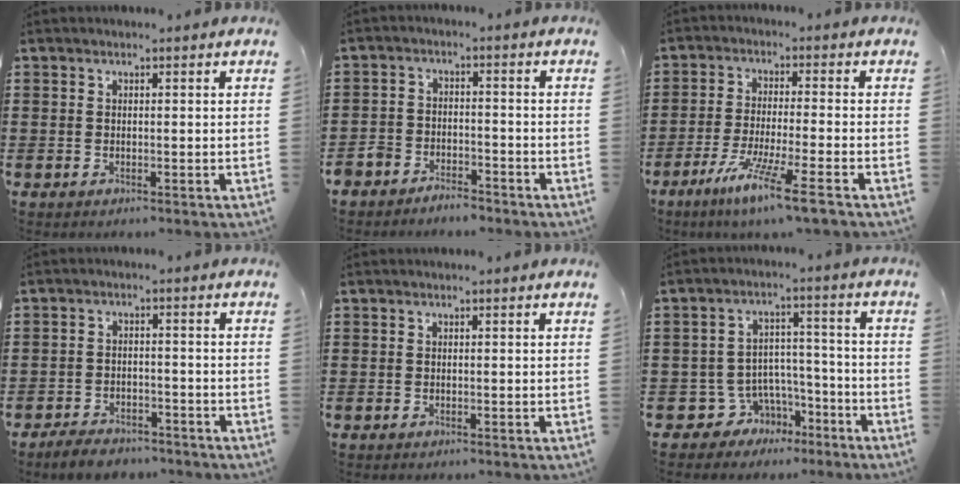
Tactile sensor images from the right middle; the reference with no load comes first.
{"total": 4.2, "force": [-4.0, 1.0, -0.1], "torque": [-0.011, 0.004, -0.088]}
{"total": 7.8, "force": [-5.8, -0.5, 5.2], "torque": [-0.103, -0.013, -0.111]}
{"total": 3.6, "force": [-3.5, 0.9, 0.7], "torque": [-0.014, 0.010, -0.072]}
{"total": 0.0}
{"total": 5.4, "force": [-3.3, 4.2, 0.6], "torque": [-0.029, 0.011, -0.060]}